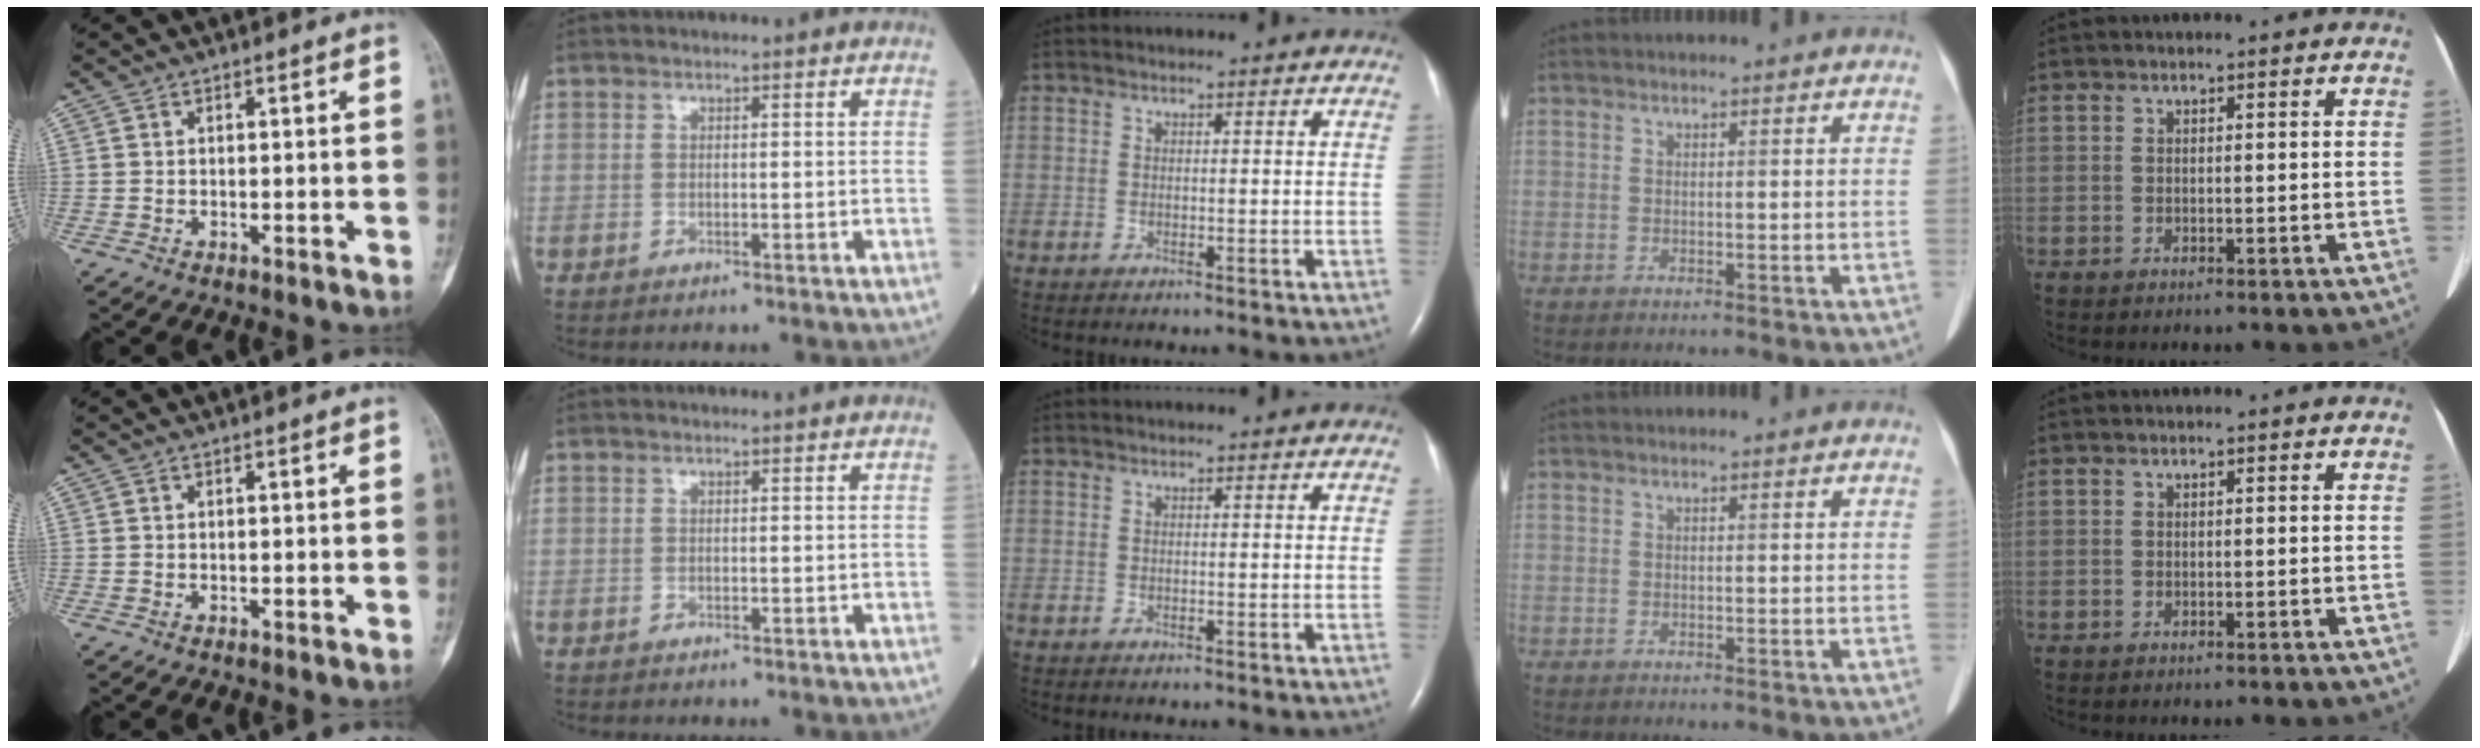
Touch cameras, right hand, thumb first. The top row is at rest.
{}